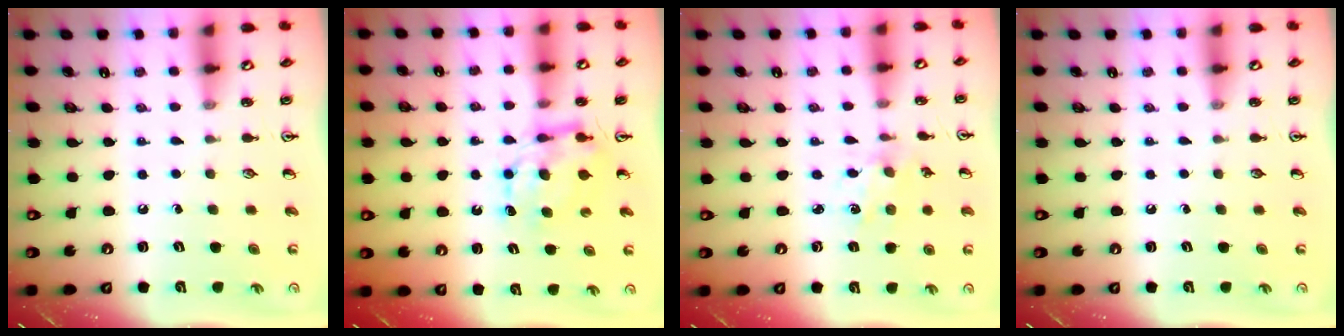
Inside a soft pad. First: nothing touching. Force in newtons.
{"total": 6.8, "press": 6.8, "slide": 0.5}
{"total": 1.9, "press": 1.9, "slide": 0.3}
{"total": 0.0}